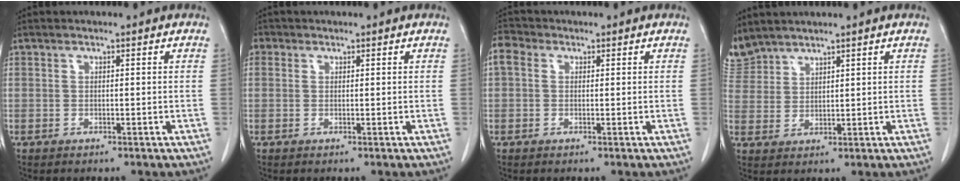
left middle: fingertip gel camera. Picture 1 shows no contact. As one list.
[{"total": 1.1, "force": [0.4, 1.0, 0.1], "torque": [0.007, 0.003, 0.004]}, {"total": 2.7, "force": [0.8, 2.1, 1.5], "torque": [-0.038, 0.018, 0.014]}, {"total": 4.5, "force": [4.4, 0.7, -0.3], "torque": [-0.004, 0.008, 0.100]}]